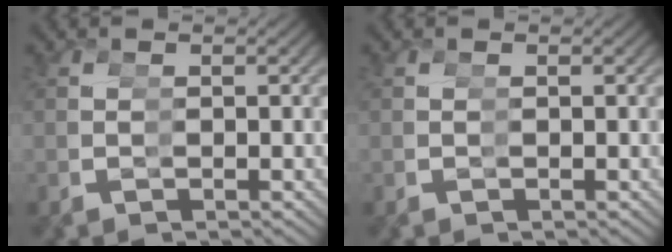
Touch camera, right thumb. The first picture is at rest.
{"total": 0.0}